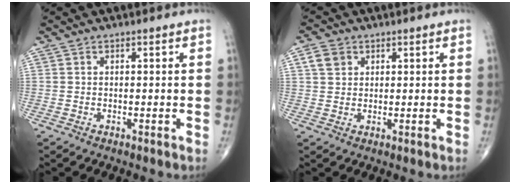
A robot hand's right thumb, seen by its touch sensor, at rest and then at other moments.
{"total": 3.7, "force": [1.5, 3.0, 1.6], "torque": [-0.021, 0.001, 0.028]}